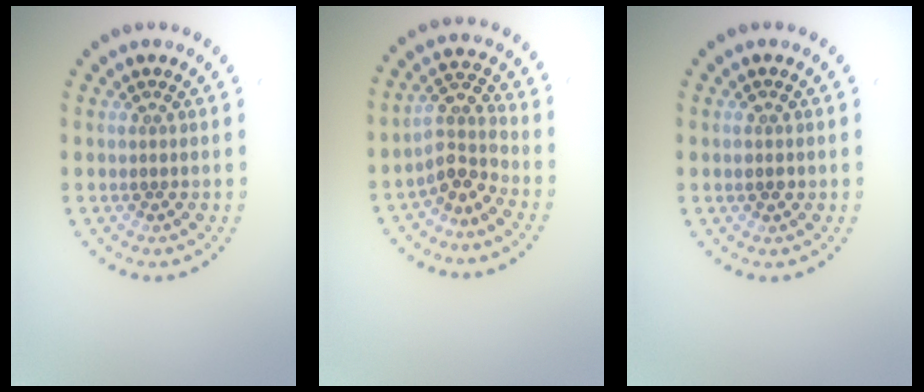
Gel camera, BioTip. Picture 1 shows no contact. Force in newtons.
{"total": 3.0, "press": 2.3, "slide": 2.0}
{"total": 1.4, "press": 1.4, "slide": 0.2}